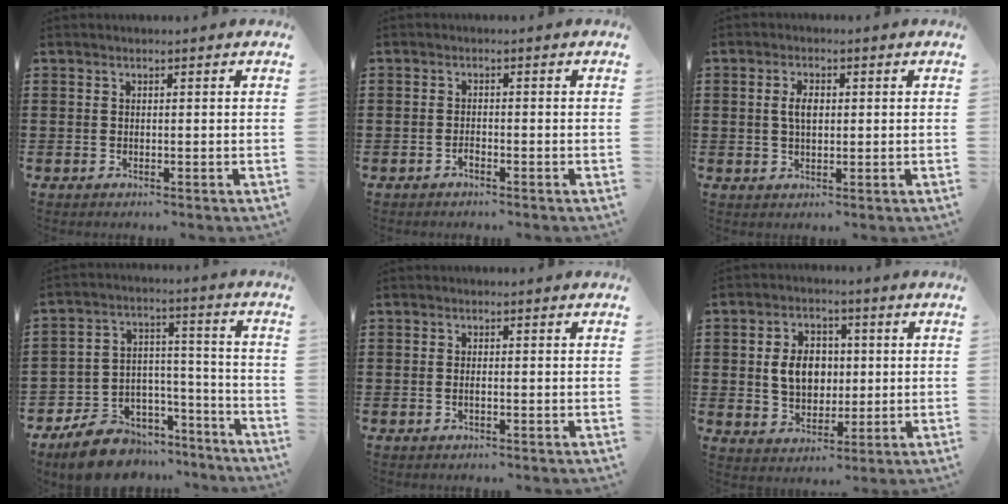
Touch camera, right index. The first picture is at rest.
{"total": 0.9, "force": [-0.7, 0.3, 0.6], "torque": [-0.014, -0.004, -0.012]}
{"total": 3.1, "force": [0.4, 1.4, 2.8], "torque": [-0.057, 0.007, 0.005]}
{"total": 9.8, "force": [-8.3, 4.6, 2.2], "torque": [-0.046, 0.041, -0.153]}
{"total": 0.8, "force": [-0.3, 0.2, 0.7], "torque": [-0.014, -0.004, -0.004]}
{"total": 6.9, "force": [0.4, 5.2, 4.5], "torque": [-0.092, 0.008, 0.000]}